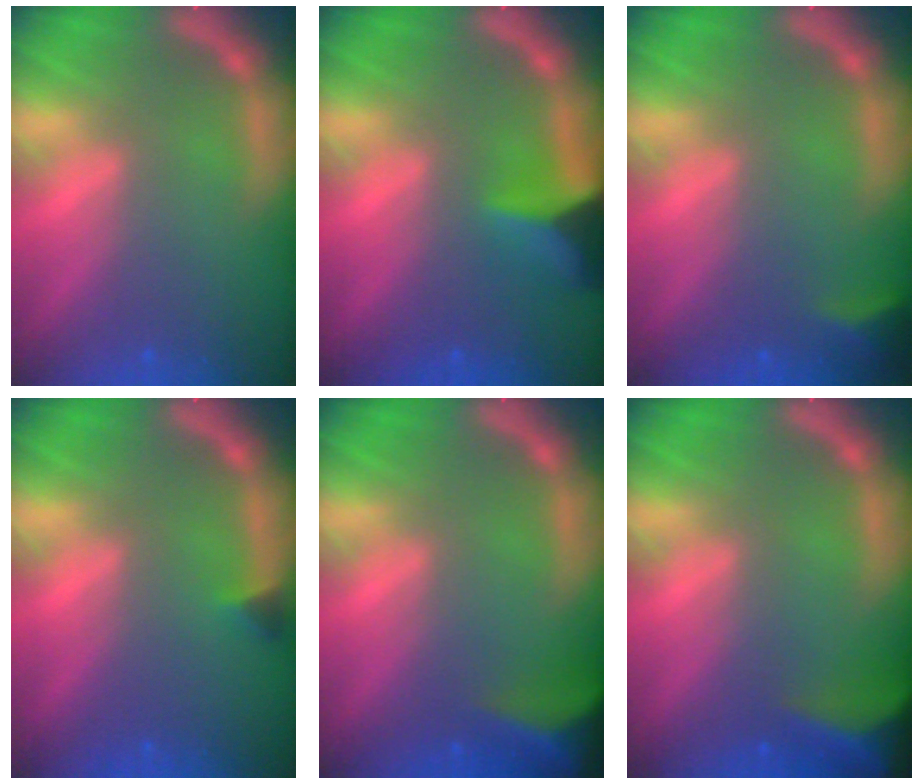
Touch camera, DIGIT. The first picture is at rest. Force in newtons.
{"total": 5.4}
{"total": 2.4}
{"total": 0.9}
{"total": 8.0}
{"total": 8.5}